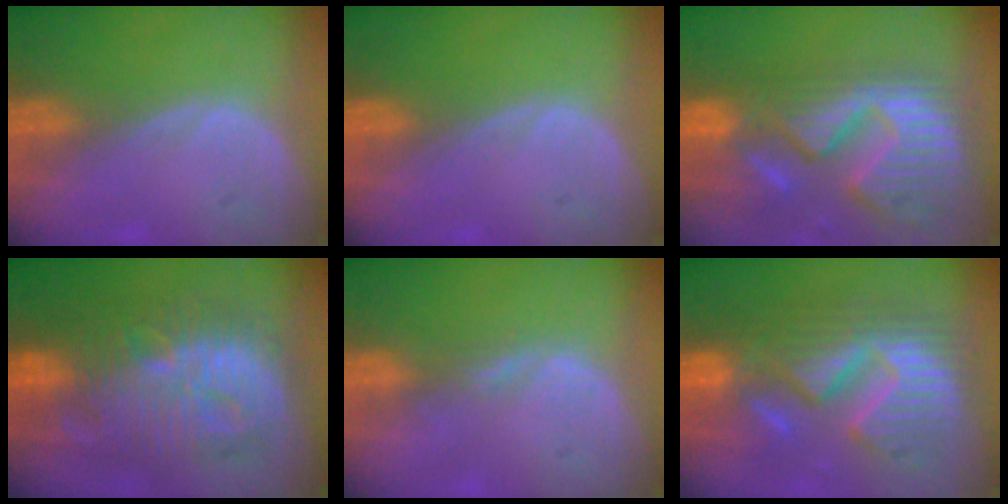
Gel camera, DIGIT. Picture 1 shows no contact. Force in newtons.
{"total": 0.0}
{"total": 14.6, "press": 12.1, "slide": 8.1}
{"total": 13.7, "press": 13.6, "slide": 1.2}
{"total": 1.3, "press": 1.3, "slide": 0.2}
{"total": 12.9, "press": 12.8, "slide": 1.4}